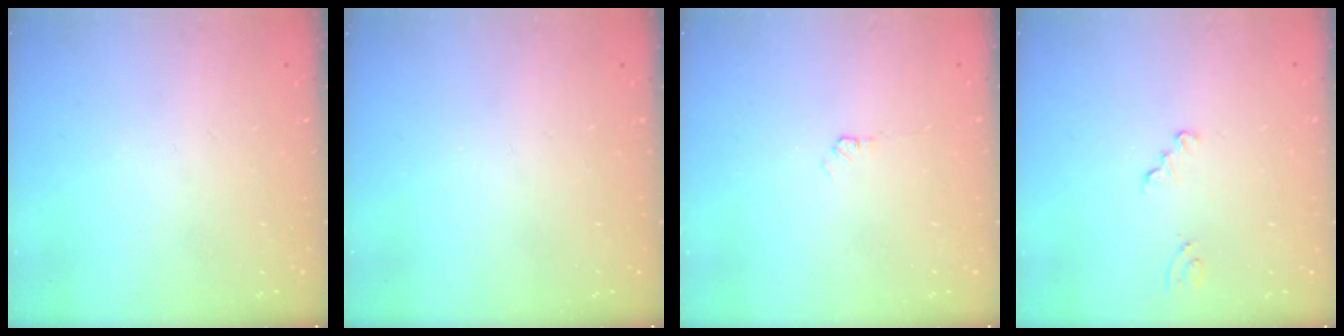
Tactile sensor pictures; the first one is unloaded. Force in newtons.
{"total": 0.0}
{"total": 2.3, "press": 2.3, "slide": 0.3}
{"total": 2.0, "press": 2.0, "slide": 0.2}